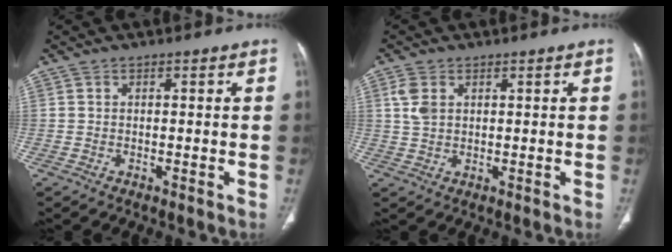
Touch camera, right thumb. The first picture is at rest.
{"total": 3.8, "force": [1.3, 2.4, 2.6], "torque": [-0.061, 0.003, 0.032]}